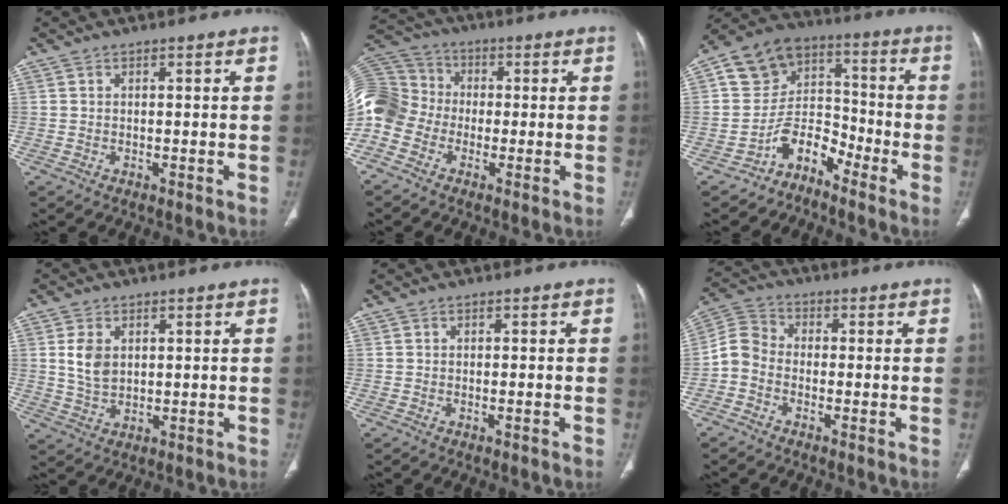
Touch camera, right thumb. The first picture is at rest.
{"total": 13.7, "force": [-3.1, 11.2, 7.2], "torque": [-0.161, 0.044, -0.069]}
{"total": 10.2, "force": [-5.9, 7.8, 3.0], "torque": [-0.010, 0.092, -0.123]}
{"total": 5.4, "force": [1.3, 3.7, 3.8], "torque": [-0.064, -0.005, 0.030]}
{"total": 0.7, "force": [-0.3, 0.0, 0.6], "torque": [-0.009, -0.001, -0.003]}
{"total": 5.3, "force": [-1.7, 4.1, 3.0], "torque": [-0.052, 0.023, -0.051]}